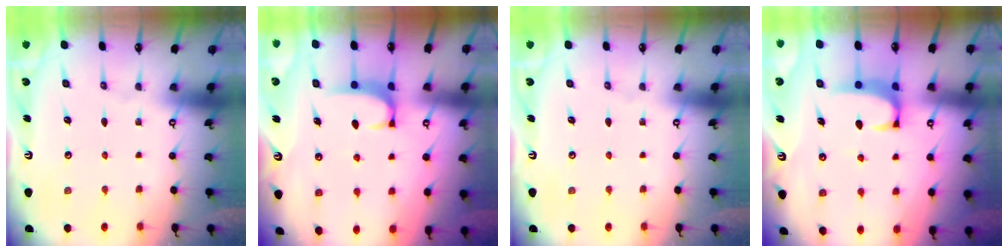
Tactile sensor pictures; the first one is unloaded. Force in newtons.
{"total": 1.6, "press": 1.6, "slide": 0.5}
{"total": 0.0}
{"total": 1.9, "press": 1.9, "slide": 0.3}